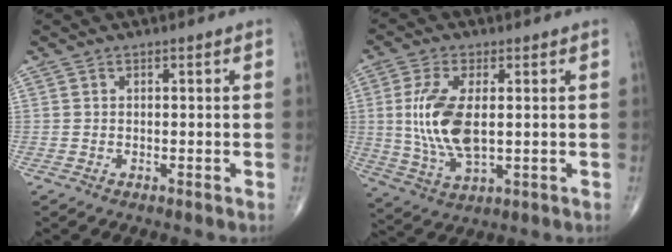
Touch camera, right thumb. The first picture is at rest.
{"total": 11.9, "force": [0.9, 5.4, 10.5], "torque": [-0.224, -0.012, 0.026]}